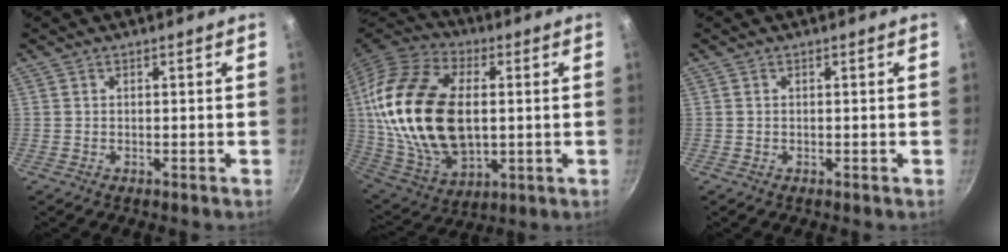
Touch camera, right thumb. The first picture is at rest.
{"total": 26.7, "force": [2.3, 16.3, 21.0], "torque": [-0.395, 0.002, 0.045]}
{"total": 0.0}